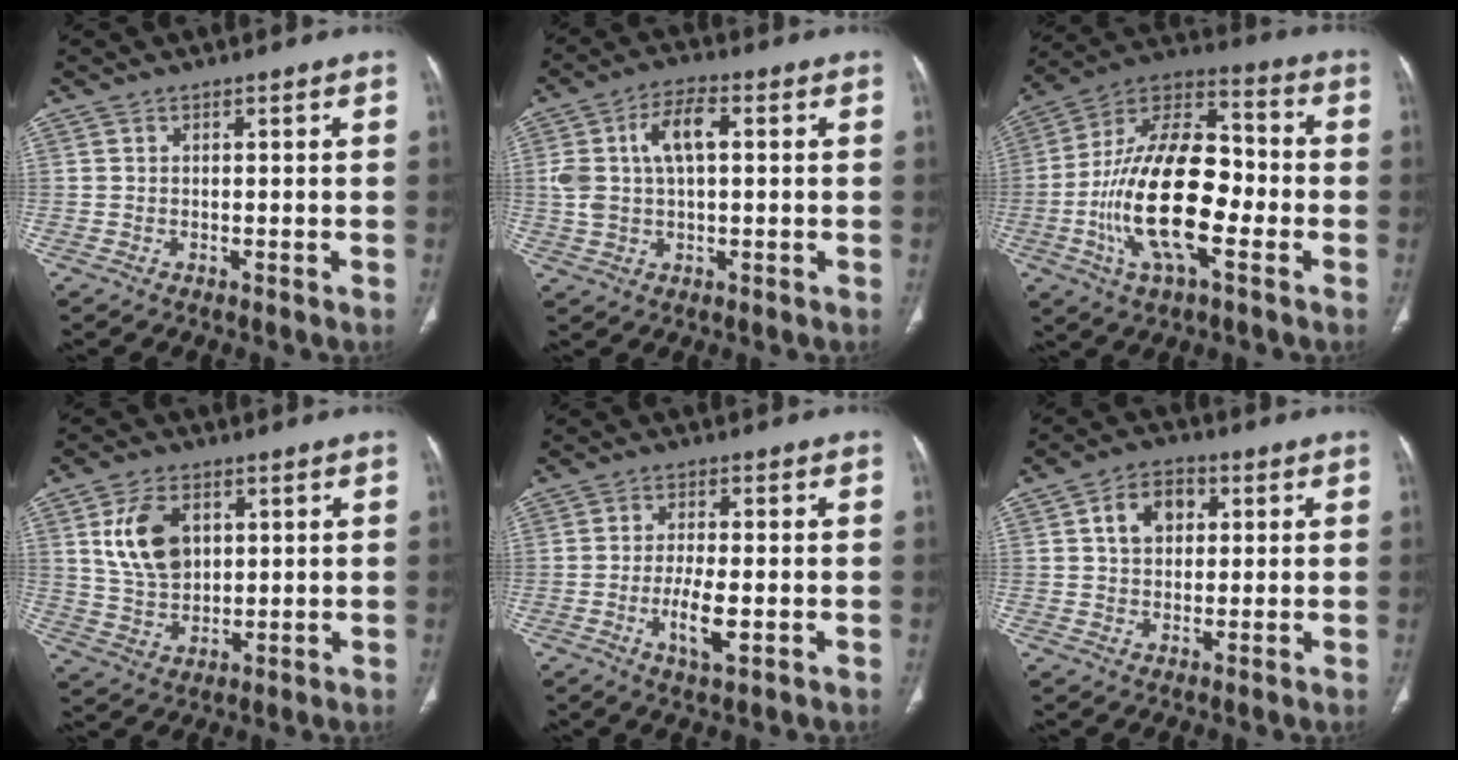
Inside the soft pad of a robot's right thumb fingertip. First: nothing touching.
{"total": 9.5, "force": [1.8, 4.9, 7.9], "torque": [-0.156, 0.019, 0.034]}
{"total": 22.2, "force": [-4.8, 10.2, 19.0], "torque": [-0.334, 0.032, -0.086]}
{"total": 10.5, "force": [3.3, 7.0, 7.1], "torque": [-0.115, -0.013, 0.070]}
{"total": 6.2, "force": [-1.5, 1.9, 5.7], "torque": [-0.109, -0.010, -0.026]}
{"total": 7.4, "force": [2.0, 5.4, 4.6], "torque": [-0.050, 0.005, 0.027]}